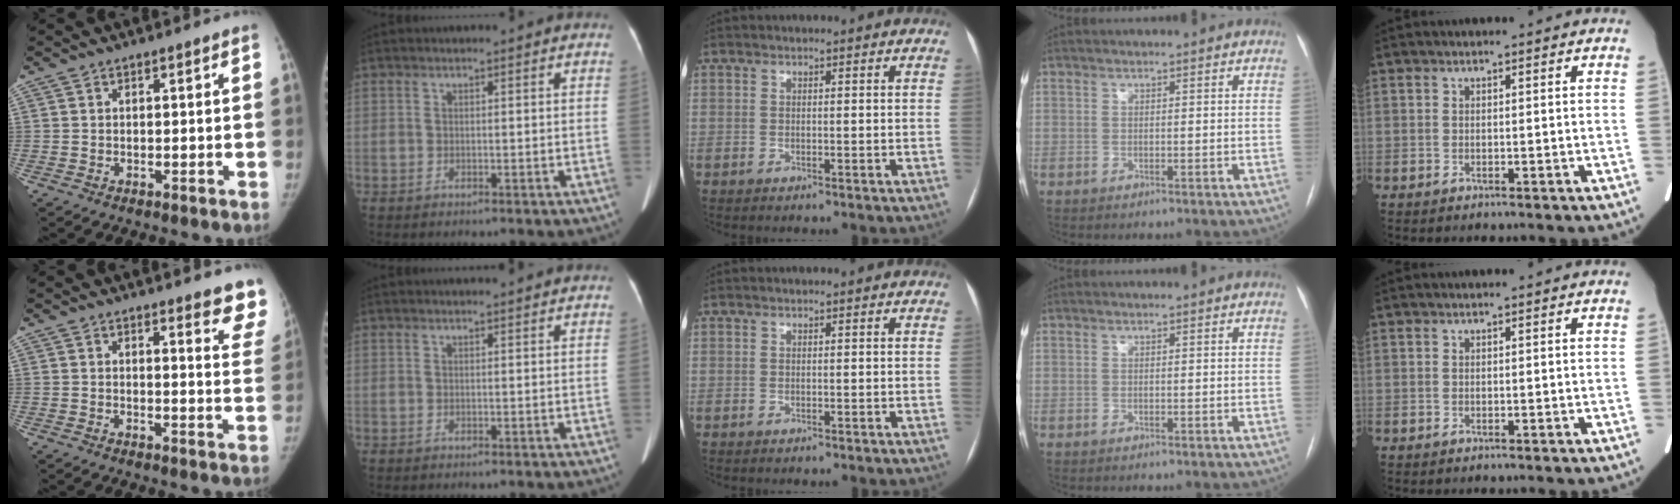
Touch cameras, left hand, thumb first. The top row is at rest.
{"thumb": {"total": 9.3, "force": [8.2, 1.9, 3.8], "torque": [-0.007, -0.055, 0.068]}, "index": {"total": 2.0, "force": [1.9, -0.3, 0.6], "torque": [-0.007, 0.012, 0.030]}}